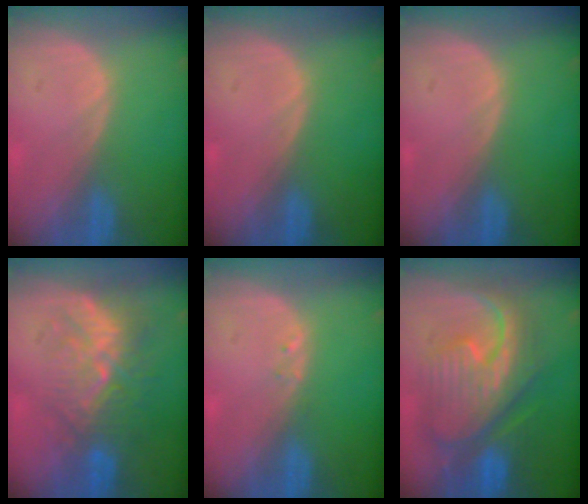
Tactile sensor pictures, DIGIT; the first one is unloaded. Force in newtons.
{"total": 0.0}
{"total": 0.0}
{"total": 9.4, "press": 8.7, "slide": 3.8}
{"total": 0.6, "press": 0.6, "slide": 0.1}
{"total": 12.5, "press": 12.4, "slide": 1.4}